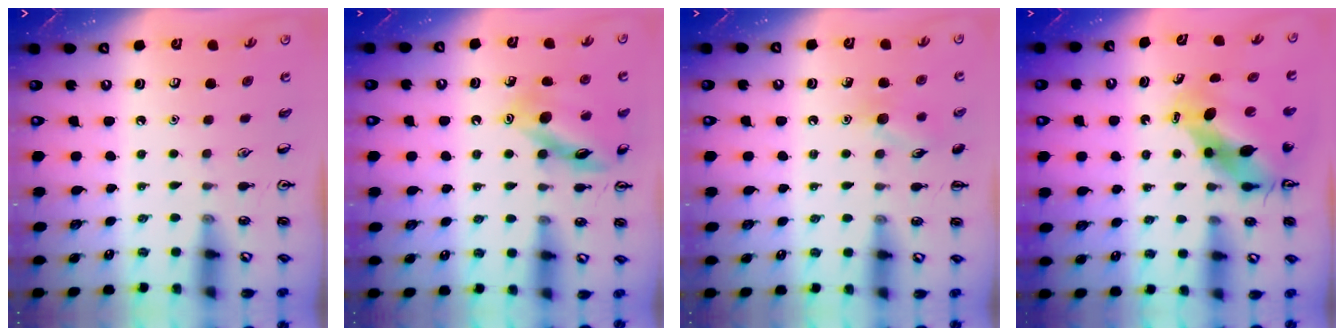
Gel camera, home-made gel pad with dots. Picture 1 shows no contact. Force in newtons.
{"total": 14.1, "press": 14.1, "slide": 1.2}
{"total": 8.1, "press": 8.0, "slide": 1.2}
{"total": 8.4, "press": 8.0, "slide": 2.5}